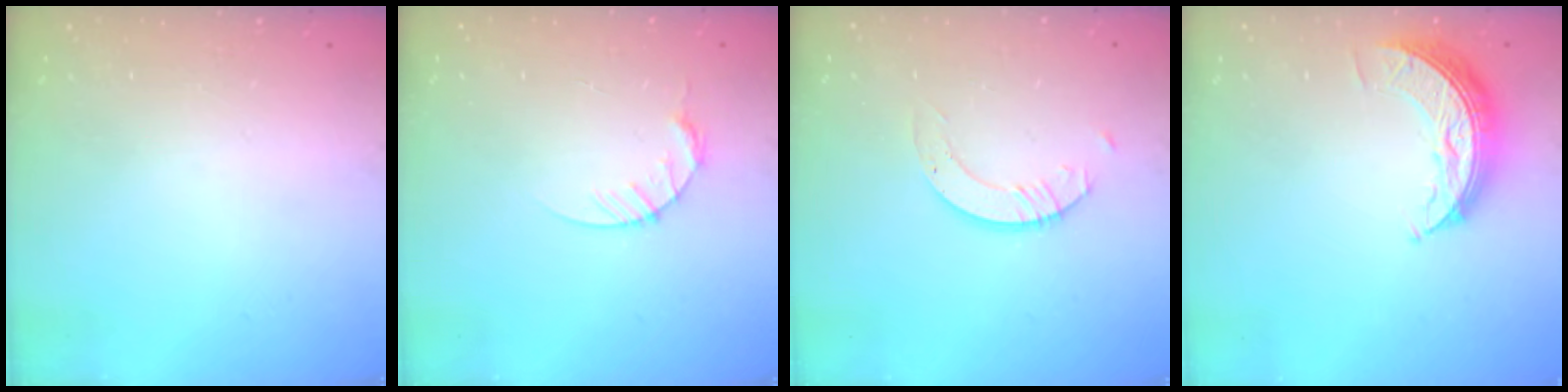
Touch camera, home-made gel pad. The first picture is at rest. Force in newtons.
{"total": 5.1, "press": 5.0, "slide": 0.6}
{"total": 3.4, "press": 3.4, "slide": 0.0}
{"total": 7.9, "press": 7.9, "slide": 0.6}